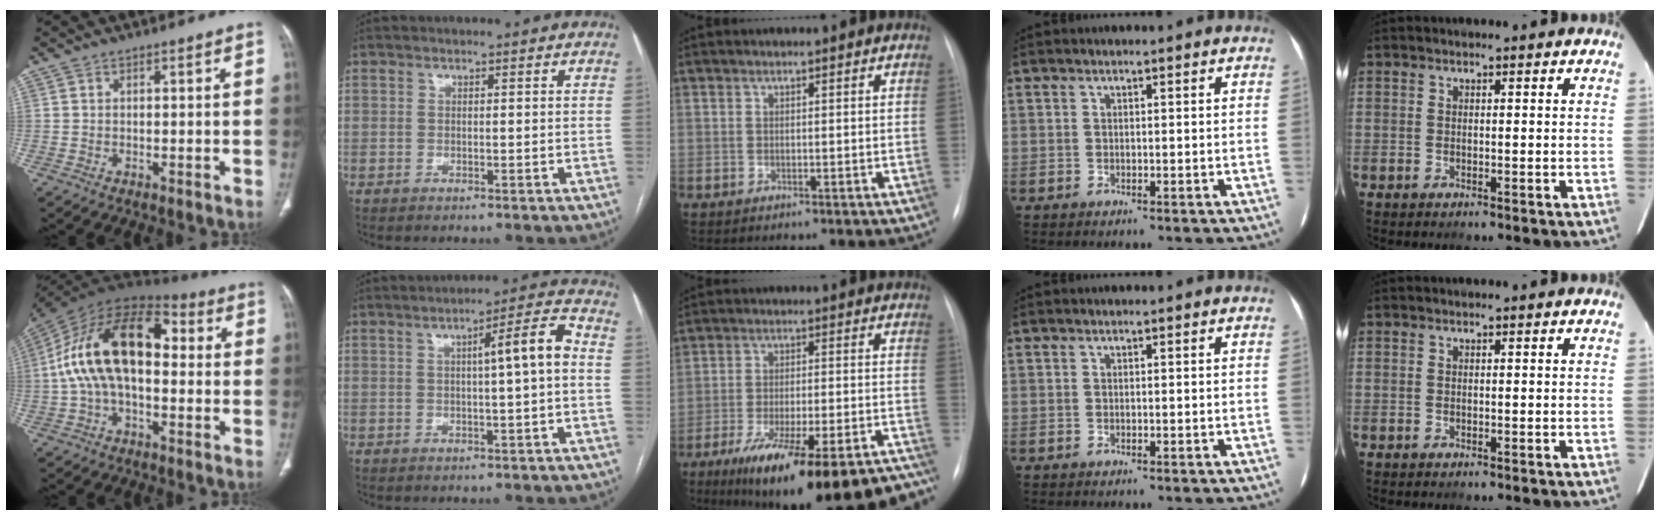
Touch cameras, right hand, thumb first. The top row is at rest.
{"thumb": {"total": 19.8, "force": [0.7, 10.9, 16.6], "torque": [-0.295, 0.050, 0.003]}, "index": {"total": 6.7, "force": [0.3, 0.0, 6.7], "torque": [-0.097, 0.016, 0.002]}, "middle": {"total": 24.3, "force": [-18.9, 4.6, 14.6], "torque": [-0.168, -0.005, -0.268]}}